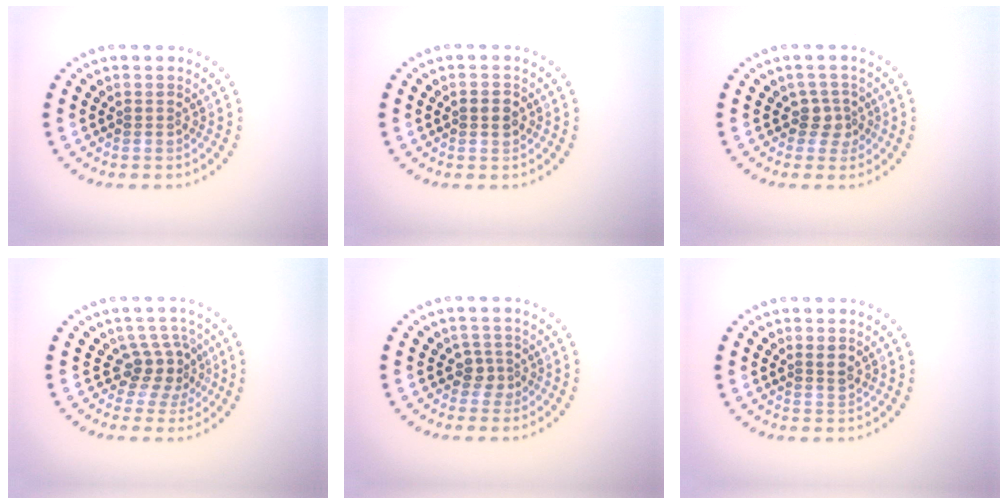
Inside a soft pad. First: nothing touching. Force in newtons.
{"total": 1.5, "press": 1.5, "slide": 0.1}
{"total": 1.9, "press": 1.4, "slide": 1.4}
{"total": 2.9, "press": 2.0, "slide": 2.0}
{"total": 1.5, "press": 1.1, "slide": 1.0}
{"total": 1.0, "press": 0.8, "slide": 0.6}